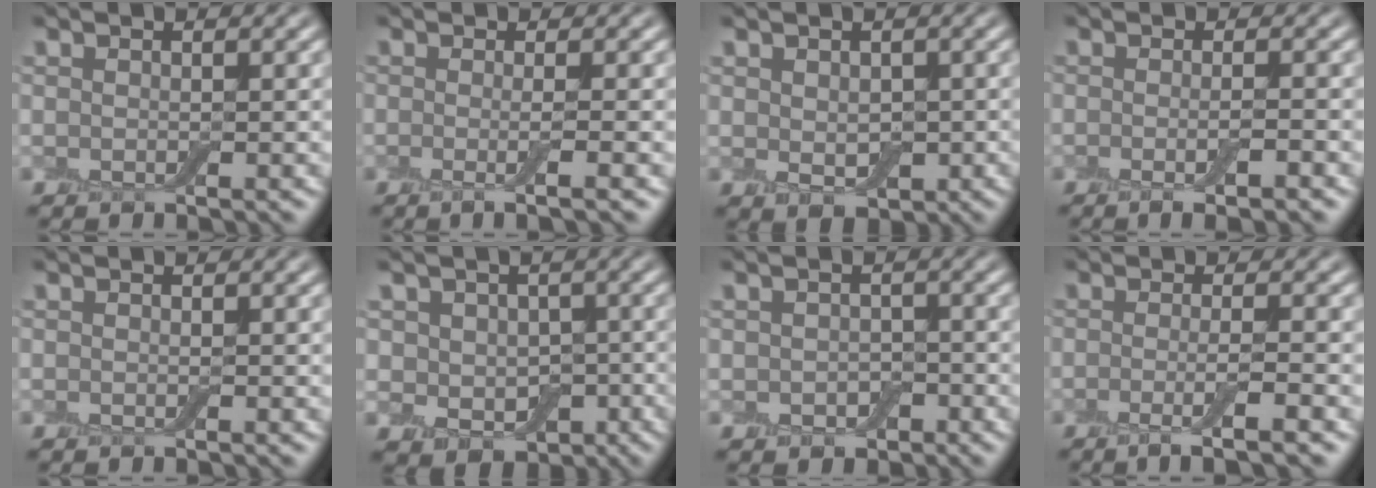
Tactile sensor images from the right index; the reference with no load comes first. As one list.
[{"total": 2.5, "force": [-0.4, 0.6, 2.4], "torque": [-0.029, -0.006, -0.014]}, {"total": 2.6, "force": [-0.1, 1.8, 1.9], "torque": [-0.027, -0.006, 0.005]}, {"total": 3.1, "force": [-1.0, 0.7, 2.9], "torque": [-0.036, -0.004, -0.018]}, {"total": 0.0}, {"total": 5.3, "force": [-0.5, 4.5, 2.8], "torque": [-0.035, -0.011, -0.002]}, {"total": 1.9, "force": [-0.7, 1.5, 0.9], "torque": [-0.013, -0.006, -0.014]}, {"total": 3.5, "force": [-1.3, 0.6, 3.2], "torque": [-0.049, -0.005, -0.031]}]